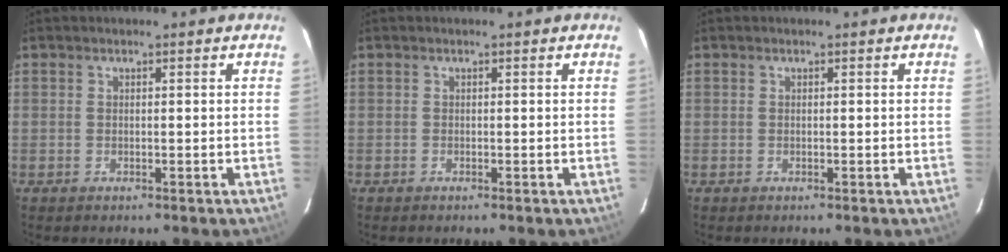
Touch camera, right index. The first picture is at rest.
{"total": 0.0}
{"total": 0.0}